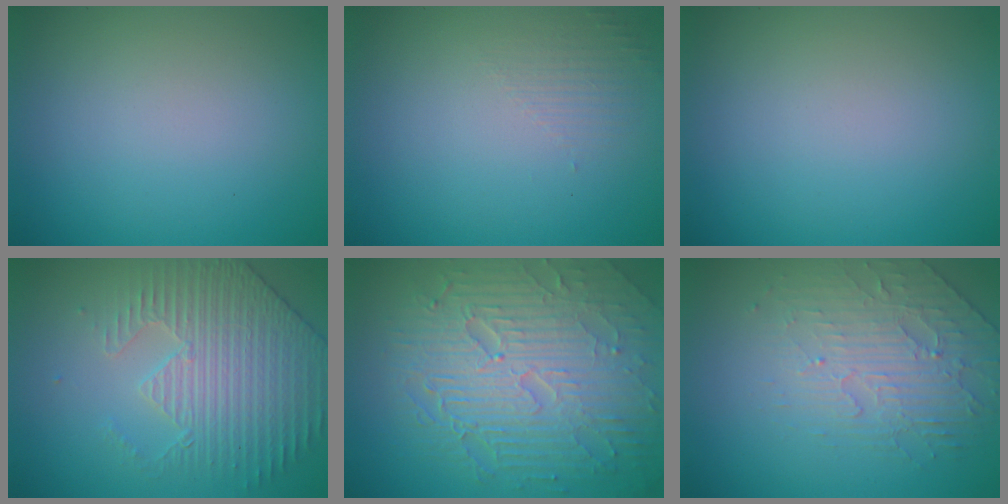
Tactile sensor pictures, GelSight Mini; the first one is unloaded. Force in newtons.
{"total": 1.3, "press": 0.1, "slide": 1.3}
{"total": 0.0}
{"total": 4.2, "press": 3.8, "slide": 1.8}
{"total": 10.1, "press": 6.5, "slide": 7.7}
{"total": 2.8, "press": 2.3, "slide": 1.6}